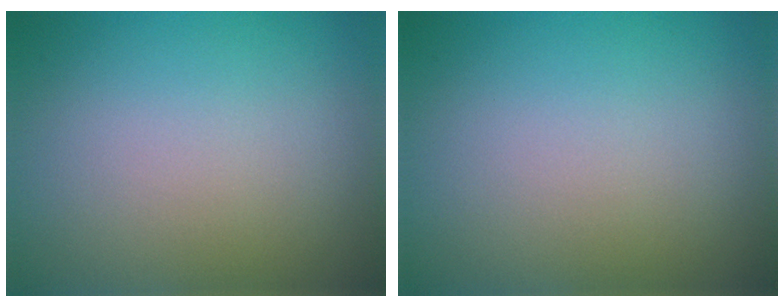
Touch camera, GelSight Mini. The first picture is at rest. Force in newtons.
{"total": 0.0}